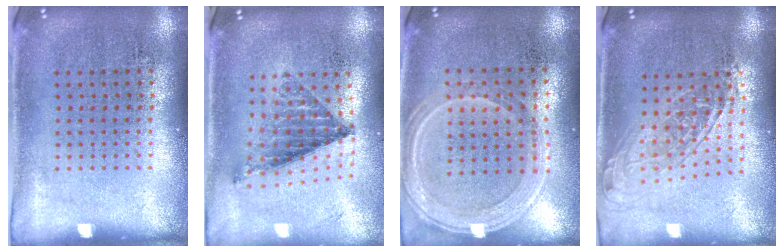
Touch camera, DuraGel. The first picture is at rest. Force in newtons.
{"total": 0.9, "press": 0.8, "slide": 0.3}
{"total": 1.2, "press": 1.2, "slide": 0.2}
{"total": 1.5, "press": 1.2, "slide": 0.9}